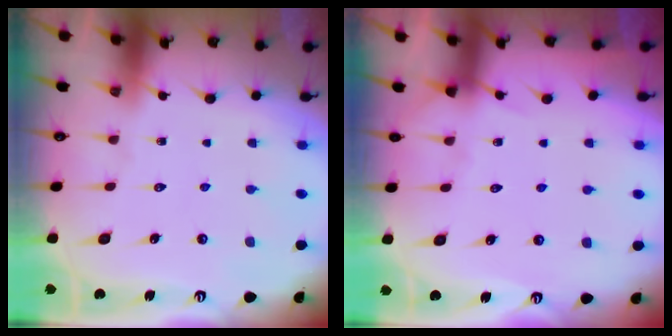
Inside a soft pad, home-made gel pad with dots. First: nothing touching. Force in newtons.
{"total": 3.3, "press": 3.2, "slide": 0.5}